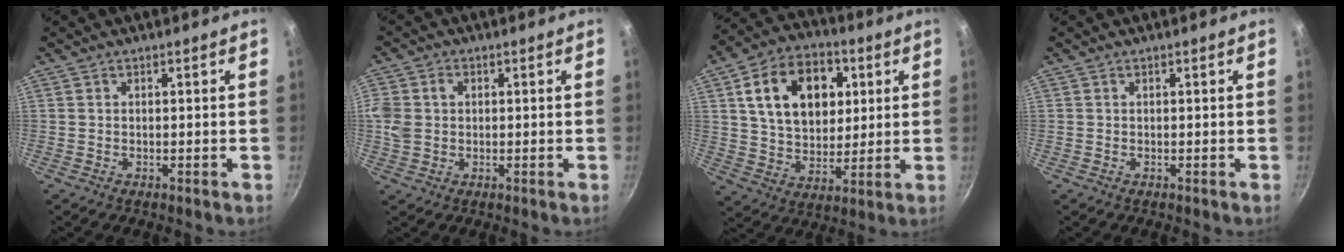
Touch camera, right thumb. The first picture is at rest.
{"total": 2.5, "force": [0.1, 2.1, 1.2], "torque": [-0.022, 0.000, 0.001]}
{"total": 18.8, "force": [5.2, 13.2, 12.4], "torque": [-0.172, 0.000, 0.085]}
{"total": 0.0}